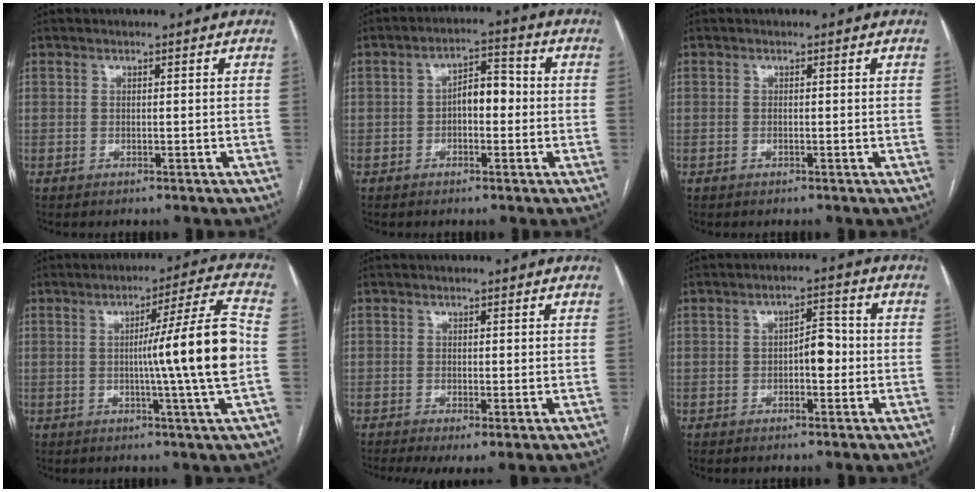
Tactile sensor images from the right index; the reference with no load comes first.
{"total": 5.0, "force": [-0.4, 2.4, 4.4], "torque": [-0.070, 0.022, -0.010]}
{"total": 0.0}
{"total": 12.7, "force": [-0.8, -2.4, 12.5], "torque": [-0.187, -0.004, -0.012]}
{"total": 3.8, "force": [-1.6, 1.2, 3.2], "torque": [-0.055, -0.015, -0.027]}
{"total": 3.9, "force": [-0.6, 1.7, 3.4], "torque": [-0.046, 0.012, -0.010]}